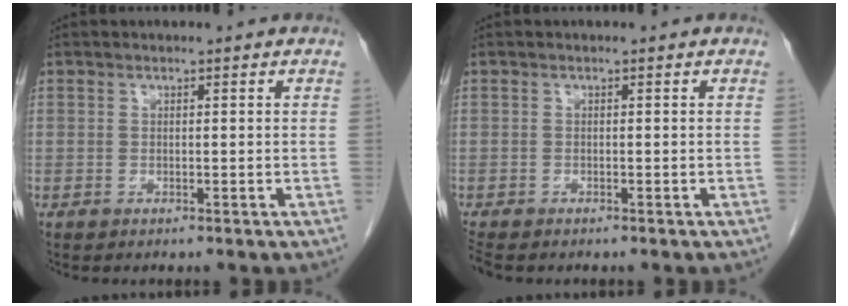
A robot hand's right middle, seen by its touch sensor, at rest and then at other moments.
{"total": 1.7, "force": [-1.5, 0.5, 0.7], "torque": [-0.019, -0.007, -0.025]}